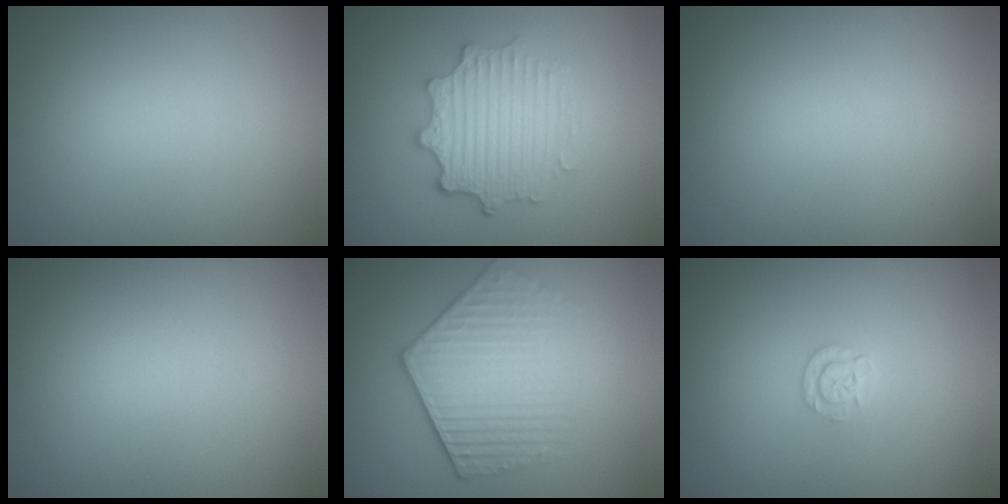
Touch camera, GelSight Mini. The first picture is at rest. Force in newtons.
{"total": 4.8, "press": 3.8, "slide": 3.0}
{"total": 0.0}
{"total": 0.0}
{"total": 5.7, "press": 4.2, "slide": 3.8}
{"total": 1.5, "press": 1.5, "slide": 0.1}